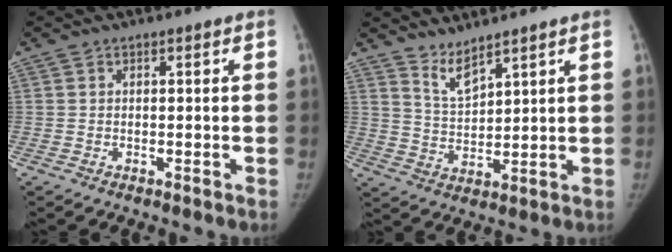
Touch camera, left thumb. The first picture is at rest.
{"total": 4.9, "force": [4.2, 0.7, 2.3], "torque": [-0.043, -0.044, 0.094]}